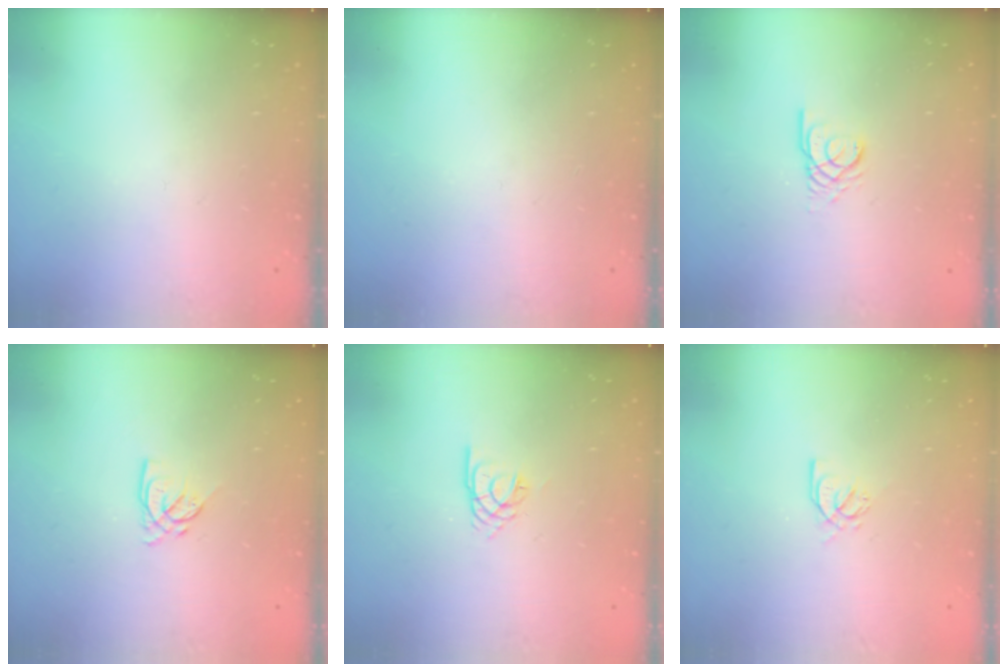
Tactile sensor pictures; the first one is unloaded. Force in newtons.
{"total": 0.0}
{"total": 2.6, "press": 2.6, "slide": 0.1}
{"total": 4.2, "press": 4.2, "slide": 0.3}
{"total": 3.2, "press": 3.2, "slide": 0.5}
{"total": 3.5, "press": 3.5, "slide": 0.2}